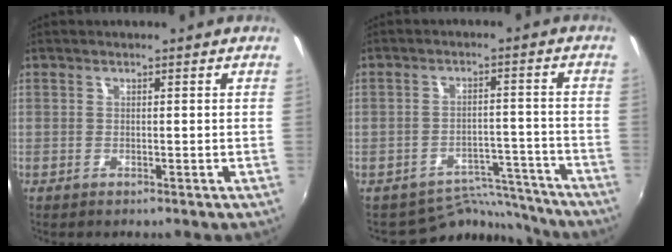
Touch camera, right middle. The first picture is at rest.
{"total": 7.8, "force": [-7.5, 2.1, -1.1], "torque": [0.017, 0.027, -0.110]}